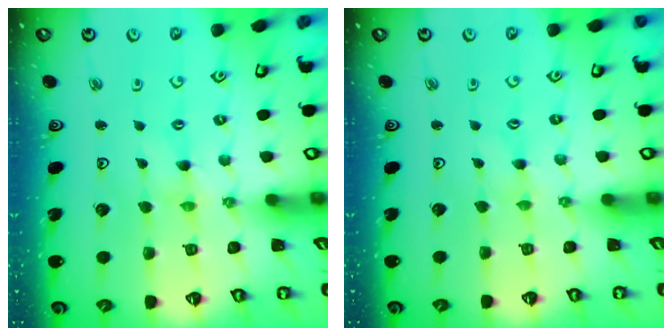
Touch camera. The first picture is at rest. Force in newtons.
{"total": 0.0}